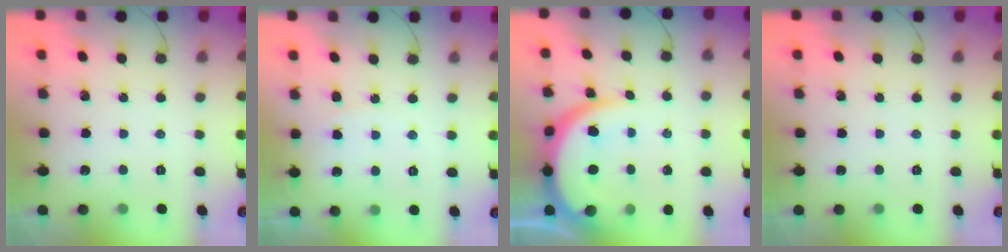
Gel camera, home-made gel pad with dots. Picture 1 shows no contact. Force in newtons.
{"total": 3.7, "press": 3.7, "slide": 0.2}
{"total": 11.7, "press": 11.6, "slide": 1.1}
{"total": 0.0}